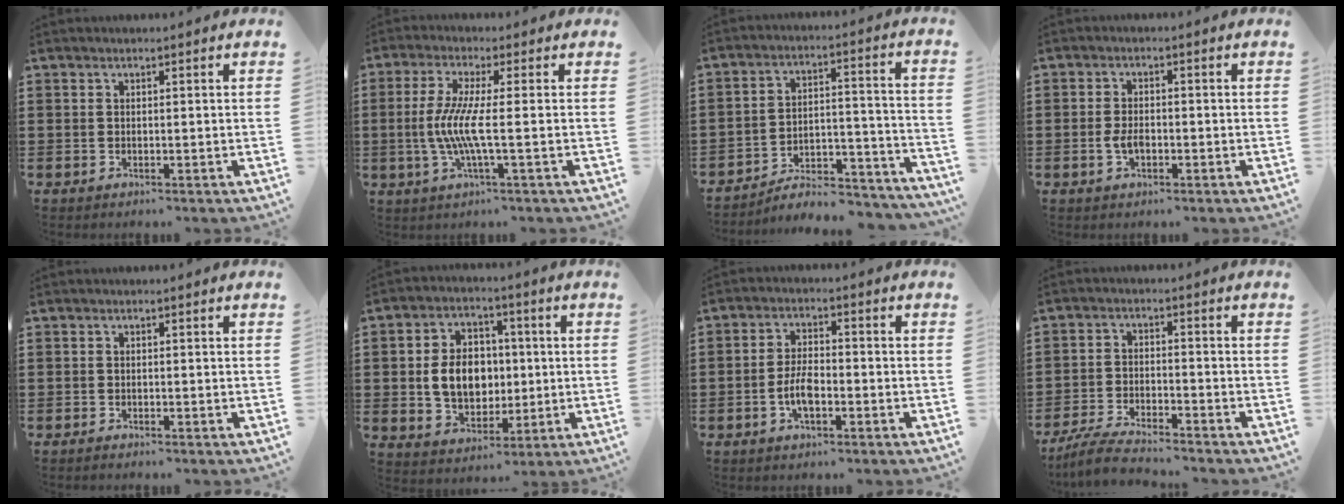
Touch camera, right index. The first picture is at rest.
{"total": 6.8, "force": [-1.0, 0.0, 6.7], "torque": [-0.157, -0.021, -0.032]}
{"total": 5.5, "force": [-5.1, 1.2, 1.7], "torque": [-0.026, 0.006, -0.100]}
{"total": 2.8, "force": [-0.8, 1.3, 2.4], "torque": [-0.053, -0.004, -0.016]}
{"total": 0.6, "force": [-0.6, 0.0, 0.0], "torque": [-0.002, 0.000, -0.013]}
{"total": 8.5, "force": [0.0, 6.6, 5.4], "torque": [-0.113, 0.010, -0.004]}
{"total": 4.9, "force": [-1.7, 2.1, 4.1], "torque": [-0.091, 0.001, -0.035]}
{"total": 5.1, "force": [-4.8, 0.3, 1.7], "torque": [-0.041, -0.006, -0.095]}